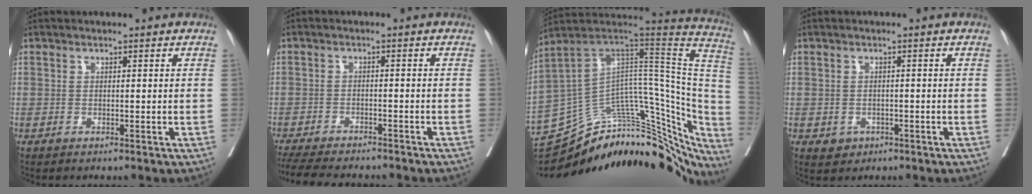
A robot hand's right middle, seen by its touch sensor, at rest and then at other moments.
{"total": 13.1, "force": [-11.5, 2.5, 5.7], "torque": [-0.106, -0.024, -0.159]}
{"total": 36.6, "force": [-28.8, 13.5, 18.2], "torque": [-0.188, 0.038, -0.374]}
{"total": 2.2, "force": [-1.0, 1.9, 0.7], "torque": [-0.008, 0.003, -0.005]}